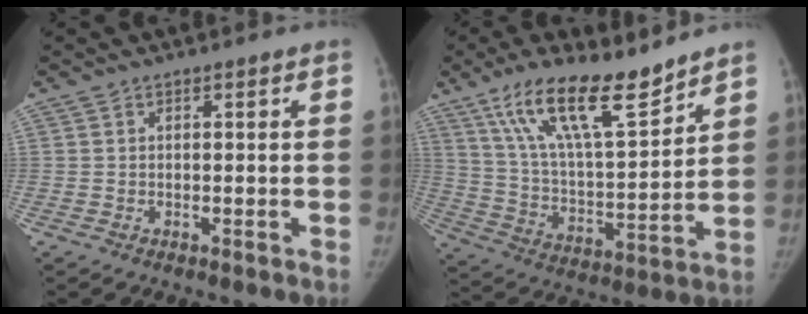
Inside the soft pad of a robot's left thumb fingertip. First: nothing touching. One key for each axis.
{"total": 18.3, "fx": 12.9, "fy": 5.0, "fz": 12.0, "tx": -0.185, "ty": -0.067, "tz": 0.238}